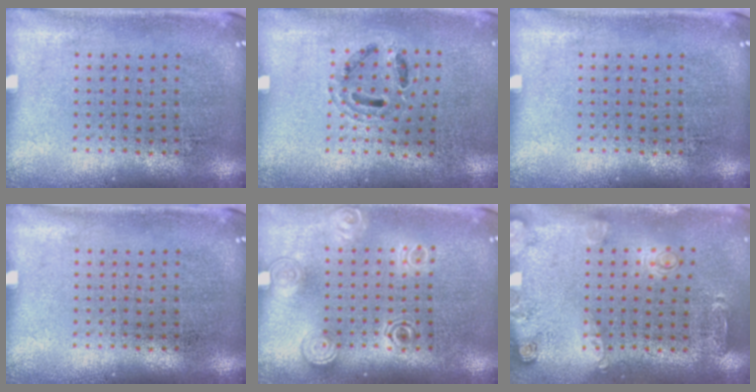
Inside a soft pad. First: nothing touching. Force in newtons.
{"total": 0.9, "press": 0.9, "slide": 0.1}
{"total": 0.0}
{"total": 0.0}
{"total": 1.5, "press": 1.2, "slide": 0.9}
{"total": 1.5, "press": 1.4, "slide": 0.7}